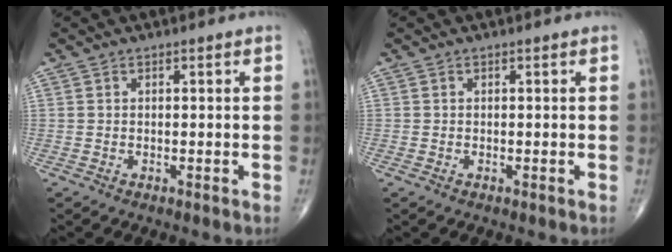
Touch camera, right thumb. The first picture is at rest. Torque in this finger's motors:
{"motor_torque": [0.18, -0.26, -0.17, -0.04, -0.02]}